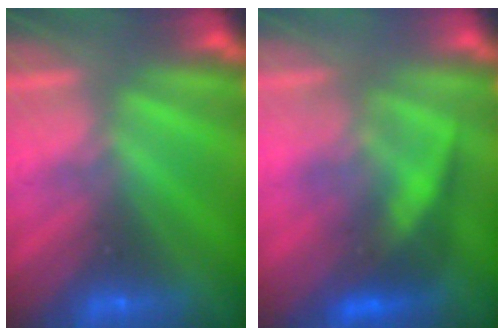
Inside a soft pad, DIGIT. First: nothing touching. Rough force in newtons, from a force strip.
{"total": 2.9}